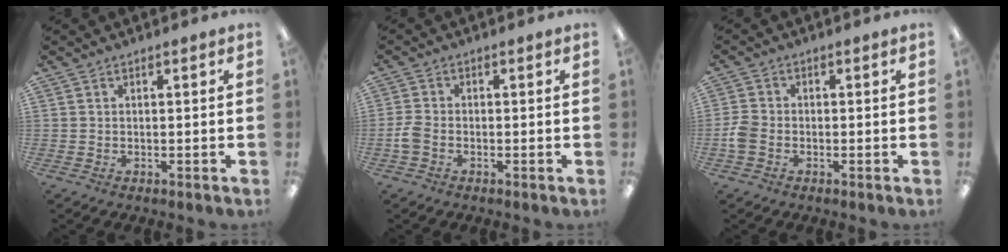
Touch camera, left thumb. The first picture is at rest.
{"total": 3.2, "force": [-1.2, 2.0, 2.2], "torque": [-0.050, 0.002, -0.024]}
{"total": 3.9, "force": [-1.3, 2.7, 2.4], "torque": [-0.051, 0.004, -0.026]}